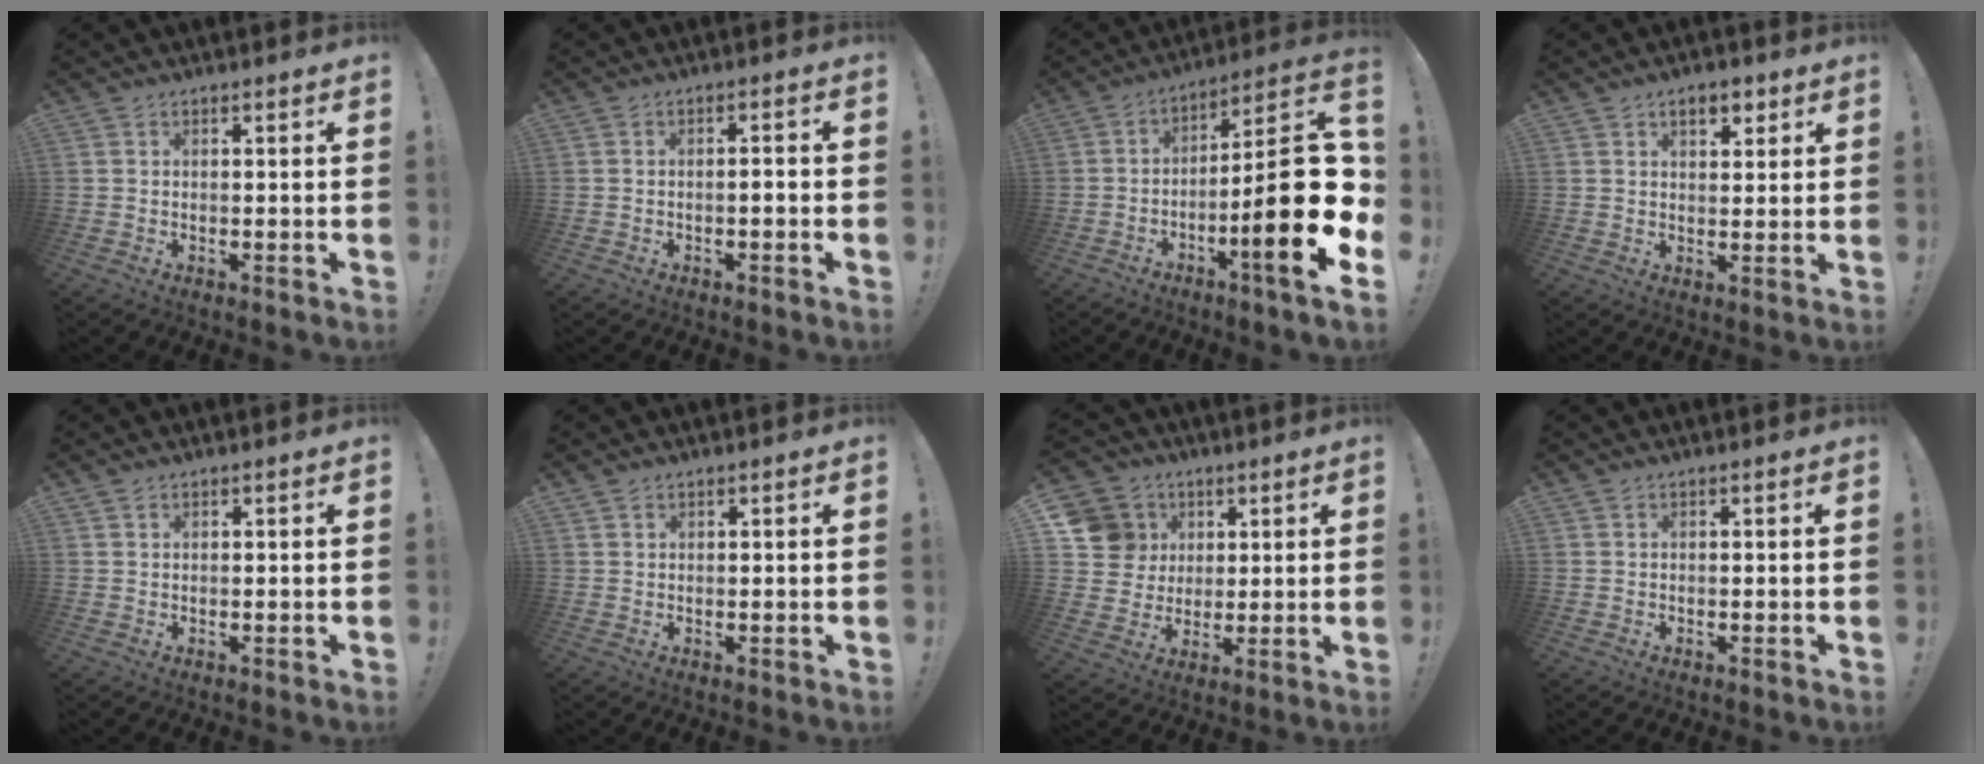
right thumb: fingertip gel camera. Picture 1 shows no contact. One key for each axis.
{"total": 2.1, "fx": -1.1, "fy": 0.1, "fz": 1.7, "tx": -0.028, "ty": 0.001, "tz": -0.020}
{"total": 23.3, "fx": -5.2, "fy": 4.4, "fz": 22.3, "tx": -0.343, "ty": 0.021, "tz": -0.086}
{"total": 5.2, "fx": 2.9, "fy": 2.8, "fz": 3.3, "tx": -0.038, "ty": -0.006, "tz": 0.048}
{"total": 0.8, "fx": 0.7, "fy": 0.5, "fz": 0.1, "tx": -0.001, "ty": 0.000, "tz": 0.013}
{"total": 1.1, "fx": 0.9, "fy": 0.6, "fz": 0.1, "tx": -0.001, "ty": -0.001, "tz": 0.017}
{"total": 12.1, "fx": 3.7, "fy": 11.0, "fz": 3.2, "tx": -0.041, "ty": -0.009, "tz": 0.082}
{"total": 0.0}